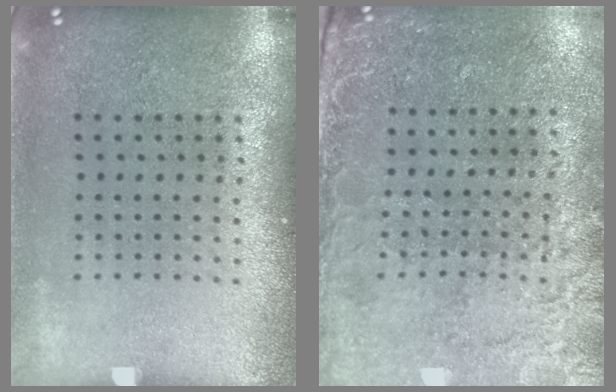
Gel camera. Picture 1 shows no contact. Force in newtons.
{"total": 2.5, "press": 2.2, "slide": 1.3}